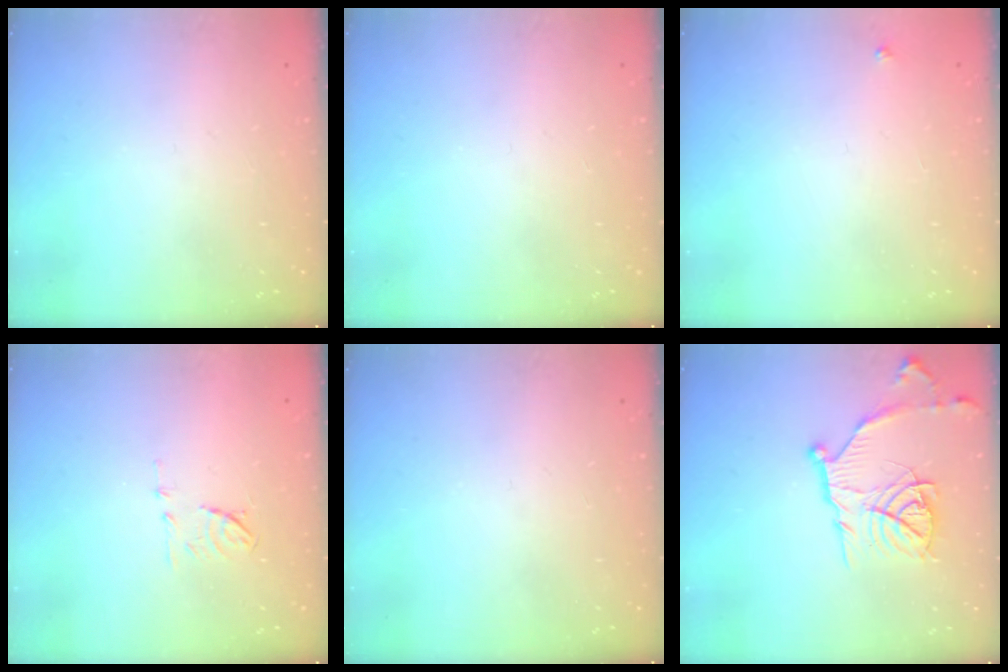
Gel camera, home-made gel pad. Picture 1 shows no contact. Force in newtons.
{"total": 0.0}
{"total": 2.7, "press": 2.7, "slide": 0.3}
{"total": 6.7, "press": 6.6, "slide": 0.9}
{"total": 0.0}
{"total": 15.2, "press": 15.2, "slide": 1.1}